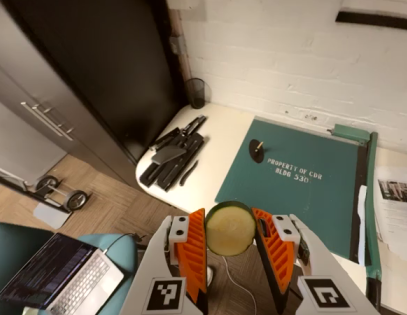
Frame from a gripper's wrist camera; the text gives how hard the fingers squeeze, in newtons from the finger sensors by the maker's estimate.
{"total": 9.5, "left": 9.6, "right": 9.3}